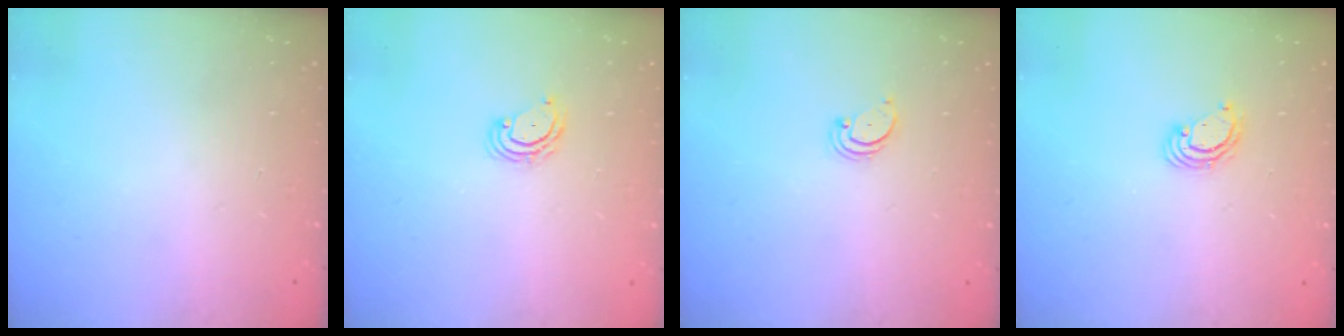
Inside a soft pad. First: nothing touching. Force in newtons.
{"total": 5.0, "press": 5.0, "slide": 0.4}
{"total": 2.2, "press": 2.2, "slide": 0.2}
{"total": 3.8, "press": 3.8, "slide": 0.1}